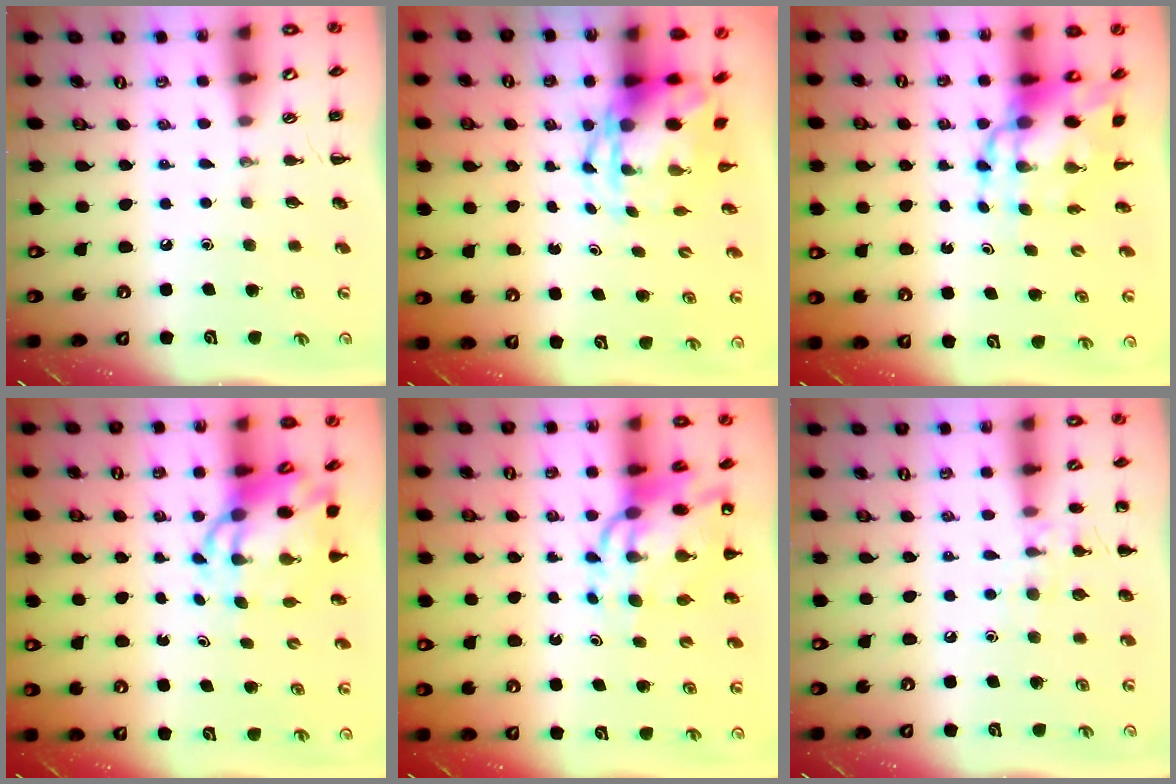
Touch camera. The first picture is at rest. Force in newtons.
{"total": 4.4, "press": 4.2, "slide": 1.1}
{"total": 9.8, "press": 9.5, "slide": 2.5}
{"total": 7.9, "press": 7.6, "slide": 2.2}
{"total": 13.6, "press": 13.0, "slide": 4.0}
{"total": 9.2, "press": 8.9, "slide": 2.0}